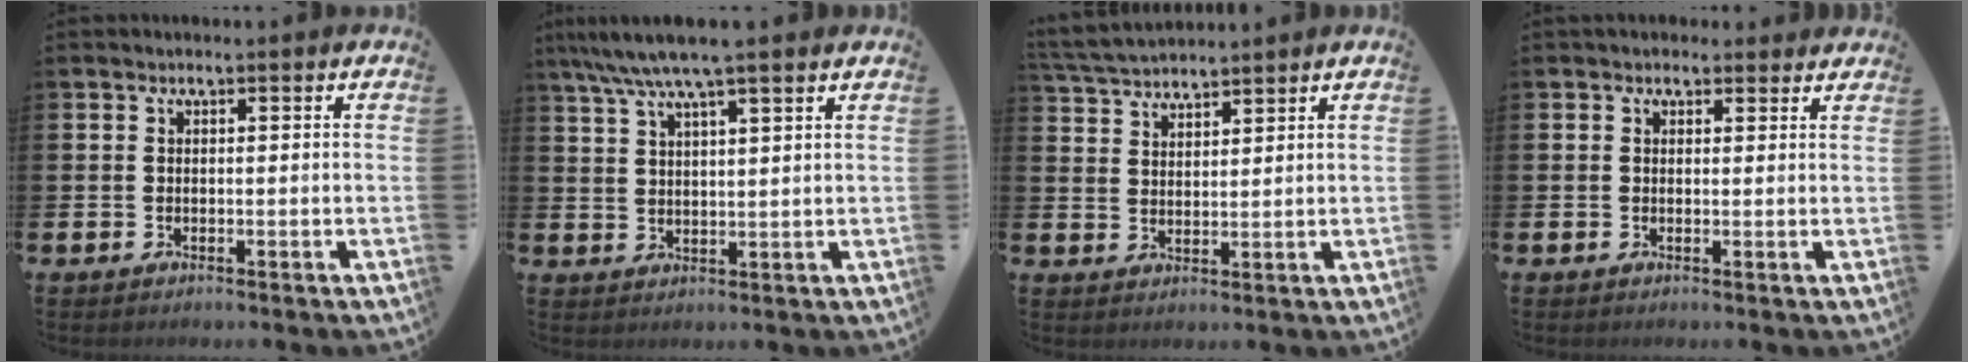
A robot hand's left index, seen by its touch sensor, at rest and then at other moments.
{"total": 6.6, "force": [5.6, 0.4, 3.5], "torque": [-0.085, -0.012, 0.101]}
{"total": 4.2, "force": [4.1, 0.6, 0.5], "torque": [-0.027, -0.016, 0.074]}
{"total": 1.5, "force": [1.3, 0.7, 0.0], "torque": [0.009, 0.002, 0.022]}